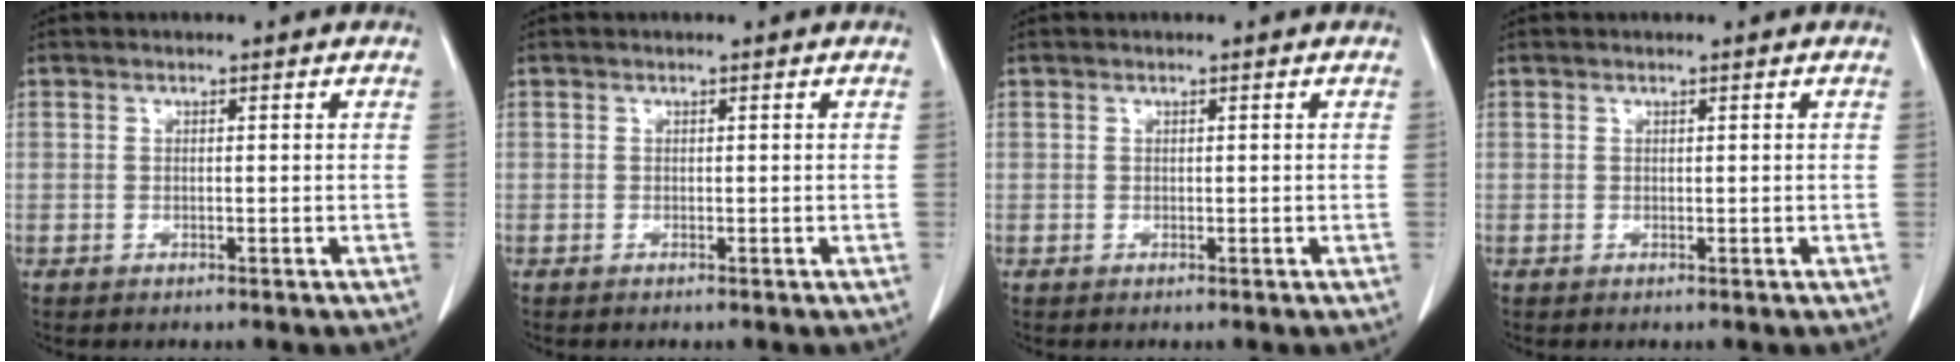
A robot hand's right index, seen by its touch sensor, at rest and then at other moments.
{"total": 0.0}
{"total": 0.0}
{"total": 0.0}